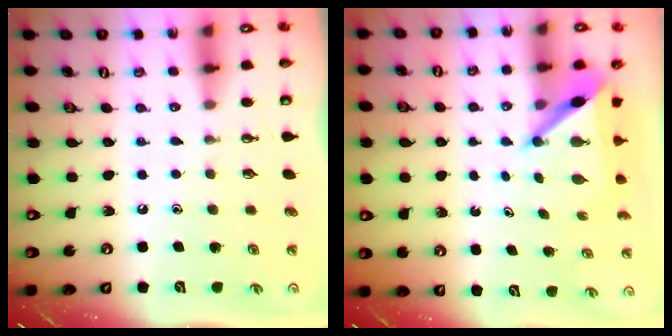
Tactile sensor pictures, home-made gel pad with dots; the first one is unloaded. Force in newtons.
{"total": 6.0, "press": 6.0, "slide": 0.4}